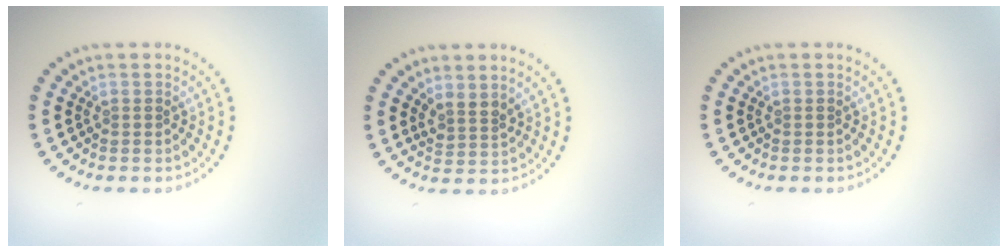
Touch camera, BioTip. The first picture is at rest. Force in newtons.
{"total": 1.8, "press": 1.3, "slide": 1.2}
{"total": 0.0}